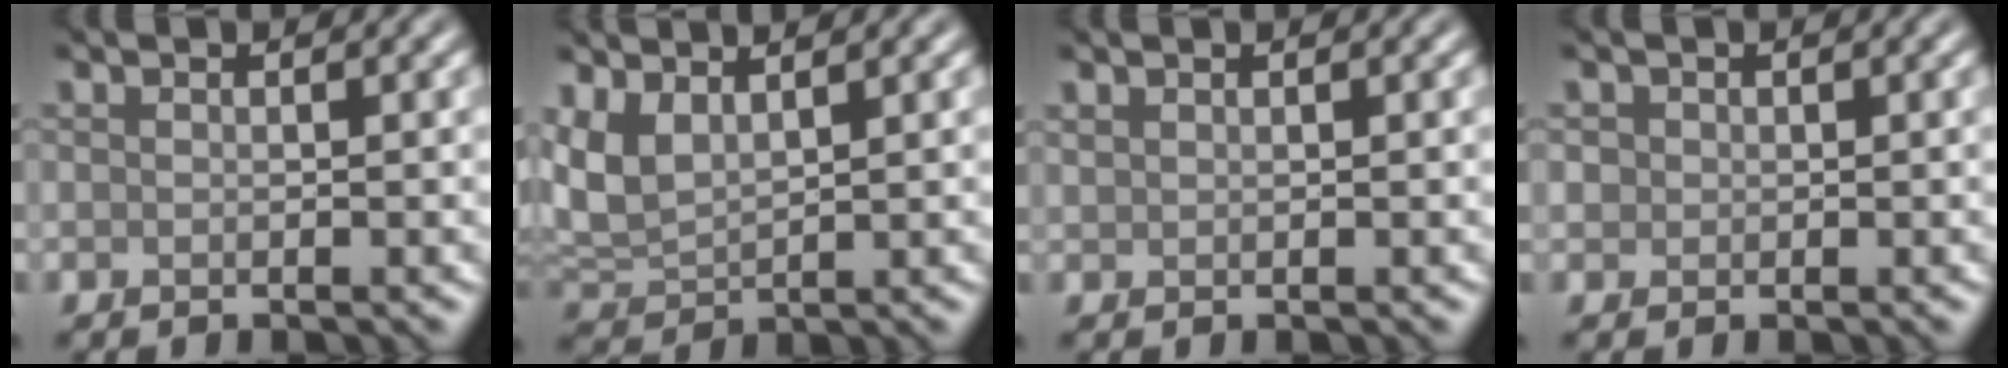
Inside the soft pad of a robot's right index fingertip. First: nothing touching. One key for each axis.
{"total": 3.9, "fx": 1.8, "fy": 2.0, "fz": 2.9, "tx": -0.076, "ty": 0.006, "tz": 0.038}
{"total": 0.5, "fx": 0.5, "fy": 0.2, "fz": 0.1, "tx": -0.005, "ty": 0.002, "tz": 0.012}
{"total": 0.9, "fx": 0.1, "fy": 0.9, "fz": 0.1, "tx": 0.004, "ty": -0.002, "tz": 0.002}